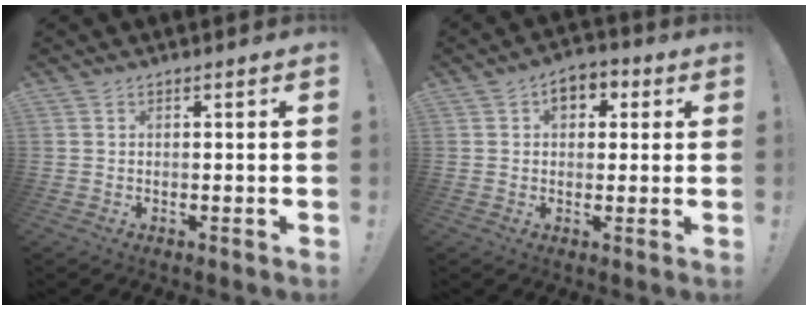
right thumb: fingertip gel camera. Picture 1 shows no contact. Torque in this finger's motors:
{"motor_torque": [0.11, 0.14, 0.23, -0.17, 0.00]}